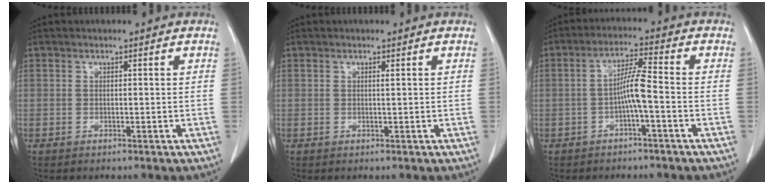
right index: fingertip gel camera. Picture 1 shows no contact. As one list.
[{"total": 0.8, "force": [0.3, 0.2, 0.7], "torque": [-0.019, 0.001, 0.007]}, {"total": 5.4, "force": [-1.3, 0.3, 5.2], "torque": [-0.107, 0.013, -0.023]}]